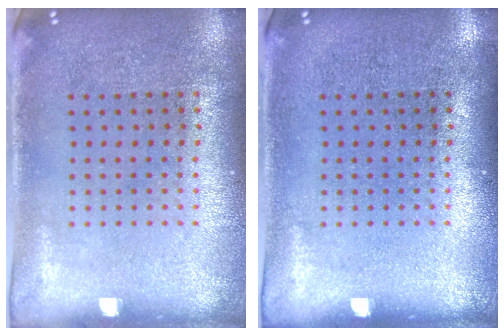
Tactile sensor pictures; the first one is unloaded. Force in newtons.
{"total": 0.0}